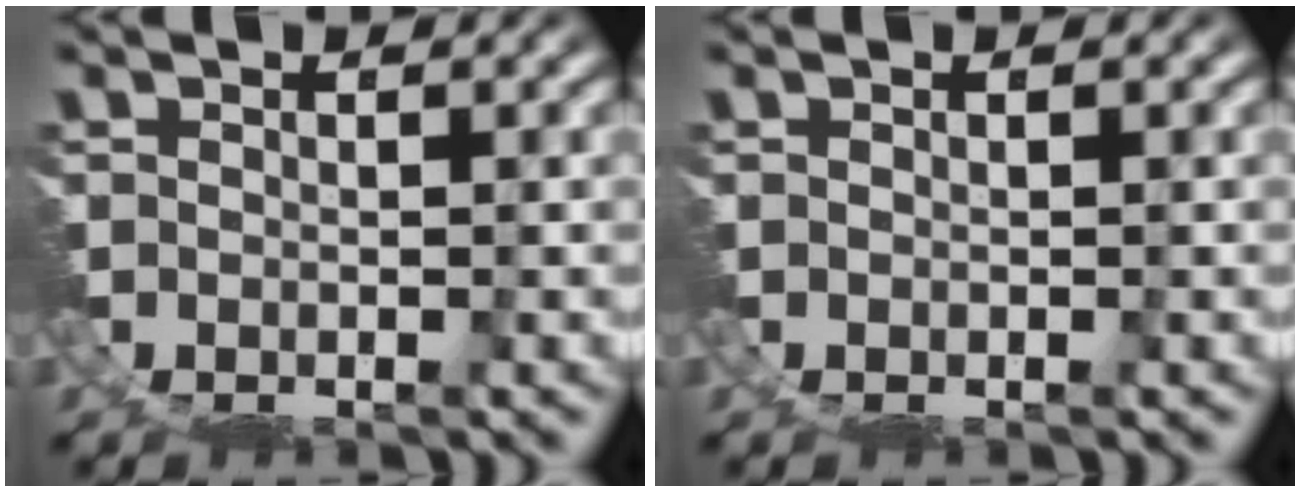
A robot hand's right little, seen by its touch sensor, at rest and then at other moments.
{"total": 0.0}